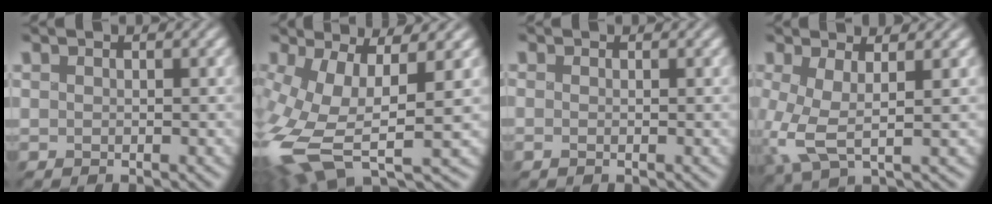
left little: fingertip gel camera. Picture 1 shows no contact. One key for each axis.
{"total": 10.9, "fx": -2.2, "fy": 4.2, "fz": 9.8, "tx": -0.234, "ty": -0.013, "tz": -0.030}
{"total": 0.0}
{"total": 3.5, "fx": -0.8, "fy": 1.0, "fz": 3.3, "tx": -0.088, "ty": -0.004, "tz": -0.009}